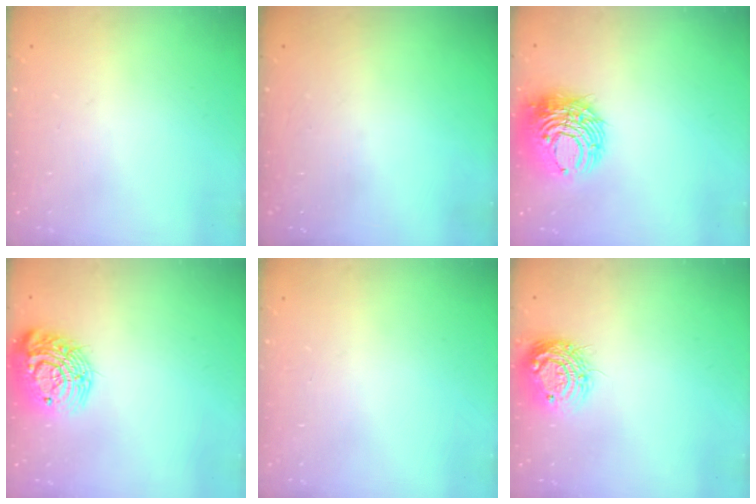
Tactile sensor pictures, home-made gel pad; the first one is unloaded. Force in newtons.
{"total": 0.0}
{"total": 12.7, "press": 12.6, "slide": 1.6}
{"total": 16.2, "press": 16.1, "slide": 1.4}
{"total": 0.0}
{"total": 11.0, "press": 10.9, "slide": 0.8}